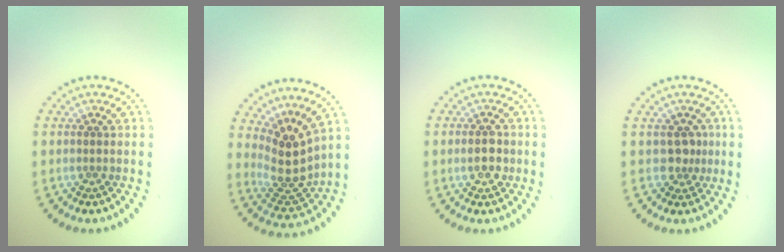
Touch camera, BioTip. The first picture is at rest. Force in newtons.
{"total": 3.8, "press": 2.8, "slide": 2.6}
{"total": 2.0, "press": 2.0, "slide": 0.1}
{"total": 1.7, "press": 1.3, "slide": 1.1}